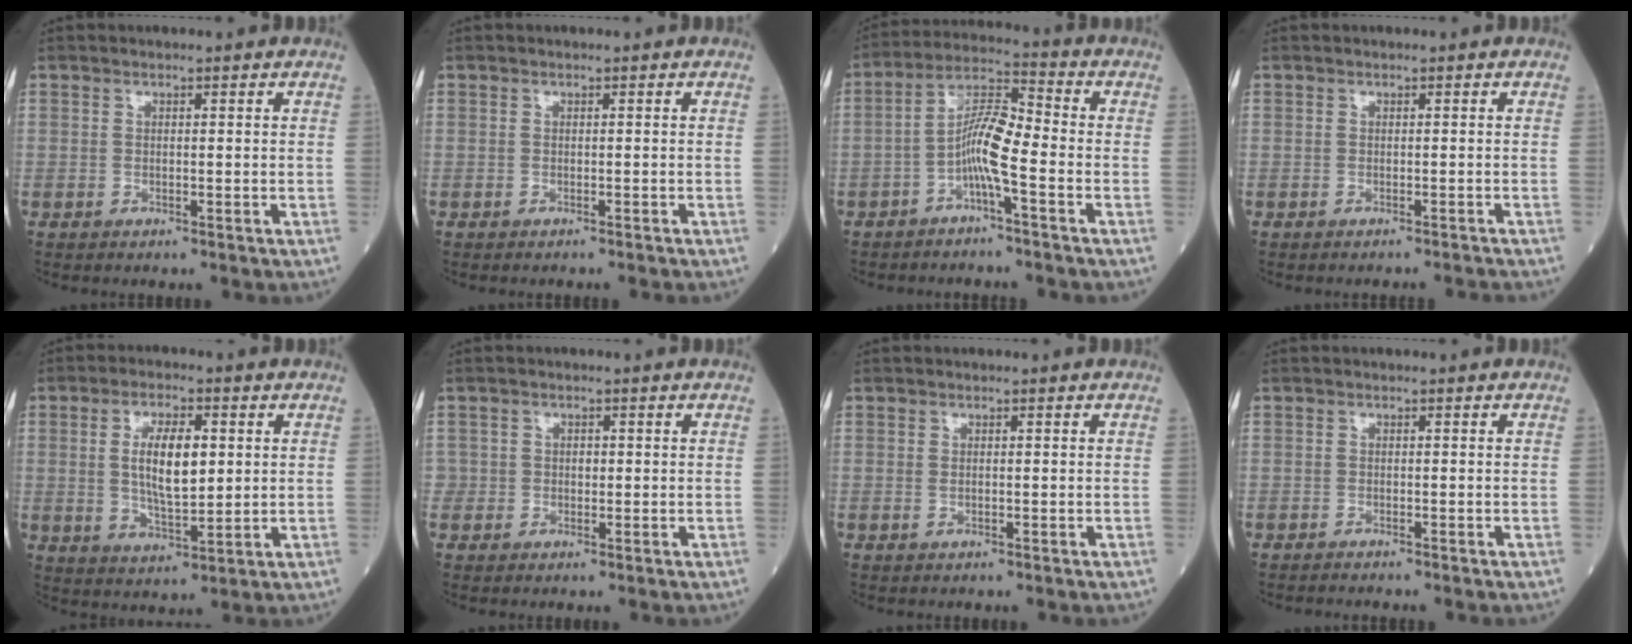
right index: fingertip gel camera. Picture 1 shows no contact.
{"total": 1.4, "force": [-1.3, -0.2, 0.5], "torque": [-0.004, 0.001, -0.017]}
{"total": 7.4, "force": [-2.7, 0.7, 6.8], "torque": [-0.131, 0.020, -0.055]}
{"total": 3.0, "force": [-2.9, -0.6, 0.2], "torque": [0.001, -0.013, -0.034]}
{"total": 8.5, "force": [1.4, 2.8, 7.9], "torque": [-0.148, 0.001, 0.026]}
{"total": 1.8, "force": [-0.1, 1.6, 0.6], "torque": [-0.003, 0.005, -0.002]}
{"total": 0.6, "force": [-0.1, 0.2, 0.5], "torque": [-0.011, -0.001, 0.001]}
{"total": 1.7, "force": [-1.6, -0.1, 0.5], "torque": [-0.008, -0.002, -0.021]}